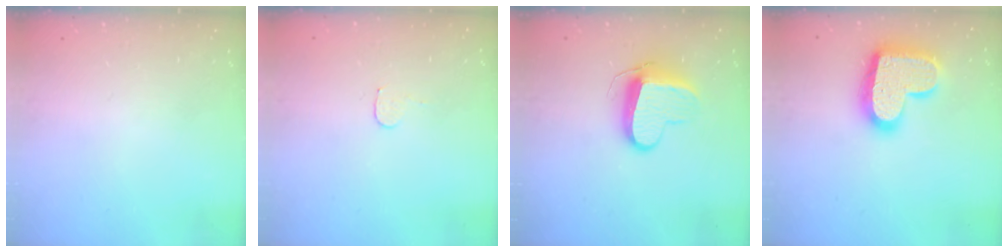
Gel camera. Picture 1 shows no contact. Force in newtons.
{"total": 3.7, "press": 3.7, "slide": 0.3}
{"total": 10.9, "press": 10.8, "slide": 0.6}
{"total": 19.0, "press": 19.0, "slide": 1.1}